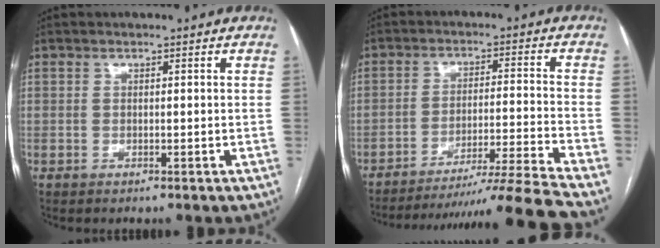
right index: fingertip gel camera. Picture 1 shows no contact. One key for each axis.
{"total": 17.5, "fx": -15.8, "fy": -5.2, "fz": 5.3, "tx": -0.068, "ty": -0.026, "tz": -0.240}